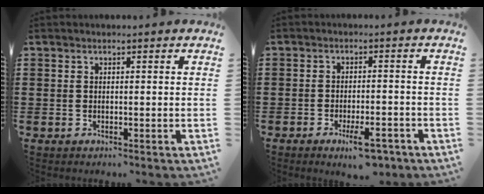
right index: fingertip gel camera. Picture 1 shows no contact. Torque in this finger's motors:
{"motor_torque": [0.56, -0.53, 0.26, 0.02]}